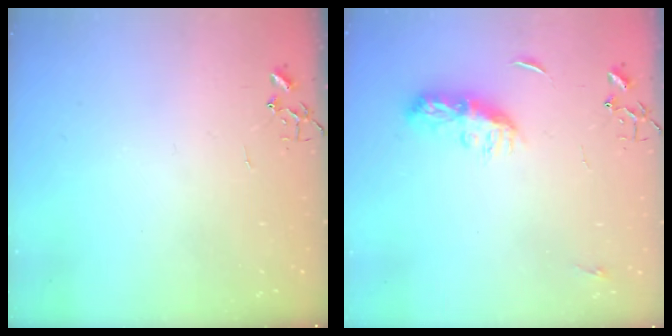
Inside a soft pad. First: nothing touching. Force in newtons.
{"total": 9.4, "press": 9.4, "slide": 0.3}